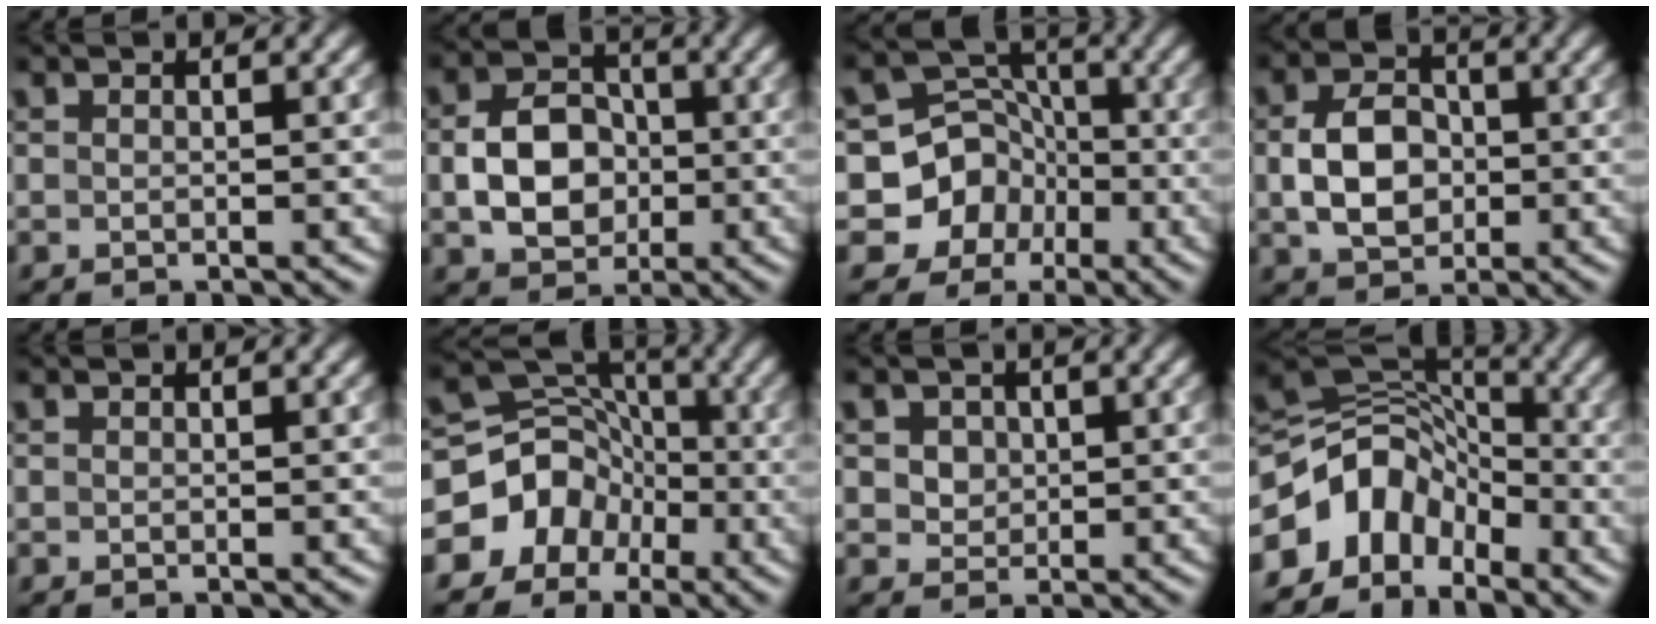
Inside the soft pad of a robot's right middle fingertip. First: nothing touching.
{"total": 5.7, "force": [-0.9, 4.4, 3.5], "torque": [-0.064, 0.001, -0.016]}
{"total": 7.7, "force": [-3.2, 6.8, 1.6], "torque": [-0.005, 0.004, -0.083]}
{"total": 5.3, "force": [-0.4, 3.9, 3.5], "torque": [-0.070, 0.000, -0.008]}
{"total": 0.0}
{"total": 8.6, "force": [-3.8, 7.4, 2.1], "torque": [-0.021, 0.007, -0.091]}
{"total": 3.1, "force": [1.3, 2.4, 1.5], "torque": [-0.032, 0.010, 0.023]}
{"total": 7.3, "force": [-3.8, 5.2, 3.5], "torque": [-0.054, 0.014, -0.086]}